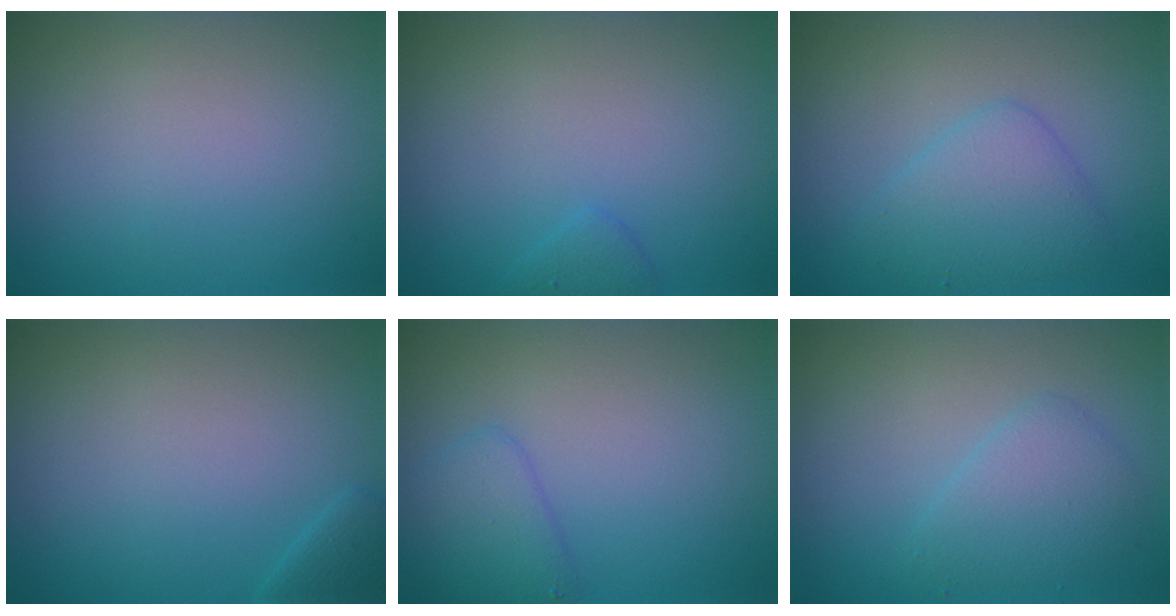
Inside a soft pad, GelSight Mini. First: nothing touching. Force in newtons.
{"total": 1.1, "press": 1.0, "slide": 0.1}
{"total": 1.9, "press": 1.9, "slide": 0.1}
{"total": 1.4, "press": 1.4, "slide": 0.1}
{"total": 2.4, "press": 2.4, "slide": 0.1}
{"total": 2.6, "press": 2.6, "slide": 0.1}